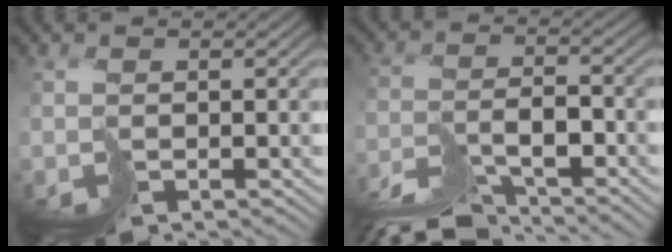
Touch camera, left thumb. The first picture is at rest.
{"total": 7.9, "force": [-7.2, 1.2, 3.1], "torque": [-0.048, -0.001, -0.134]}